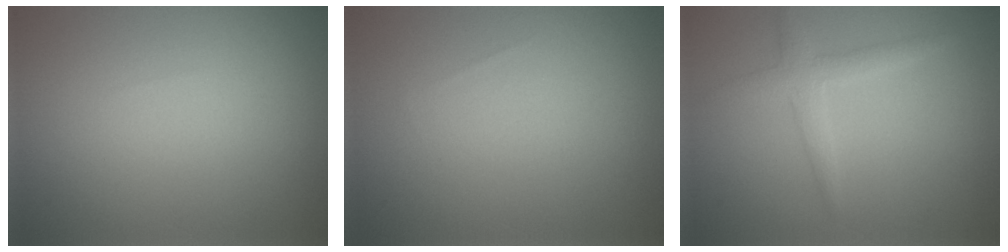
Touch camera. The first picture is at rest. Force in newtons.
{"total": 0.0}
{"total": 2.1, "press": 2.1, "slide": 0.0}